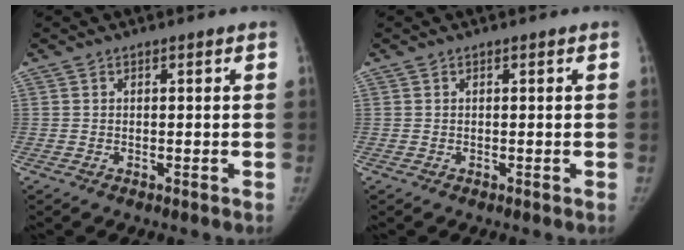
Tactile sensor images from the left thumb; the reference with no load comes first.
{"total": 0.0}